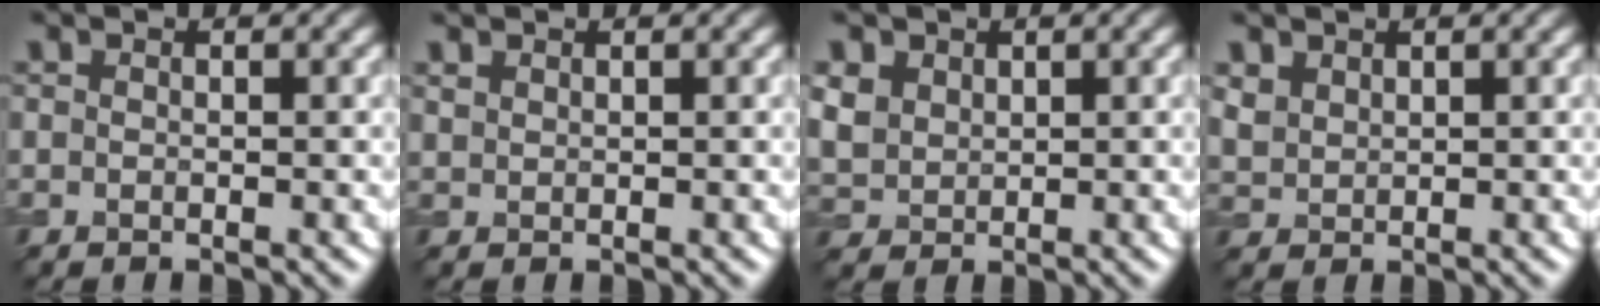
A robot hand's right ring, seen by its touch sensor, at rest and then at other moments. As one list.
[{"total": 0.9, "force": [0.8, 0.4, 0.1], "torque": [-0.007, 0.001, 0.021]}, {"total": 3.1, "force": [1.3, 2.5, 1.2], "torque": [-0.043, 0.000, 0.033]}, {"total": 1.8, "force": [1.2, 1.2, 0.5], "torque": [-0.017, 0.001, 0.031]}]